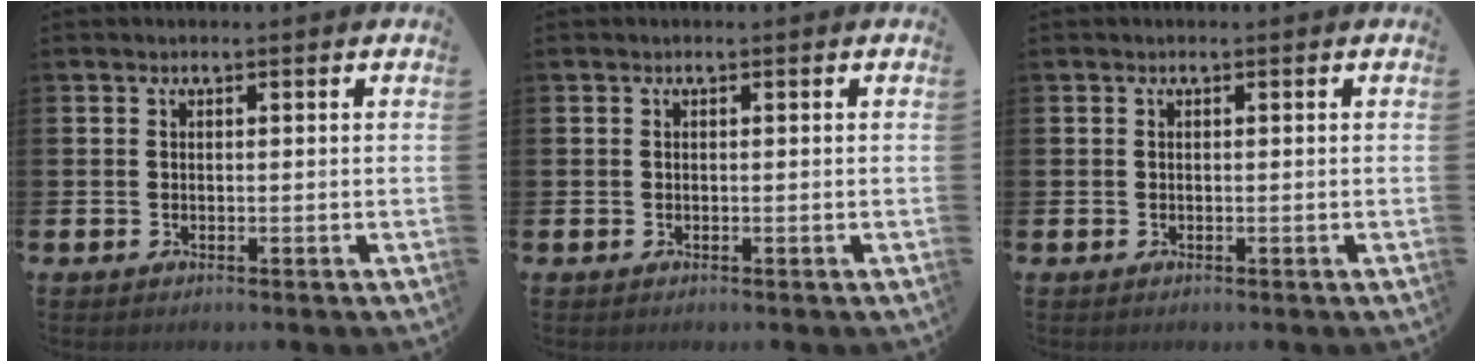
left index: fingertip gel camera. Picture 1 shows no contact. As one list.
[{"total": 0.0}, {"total": 0.0}]